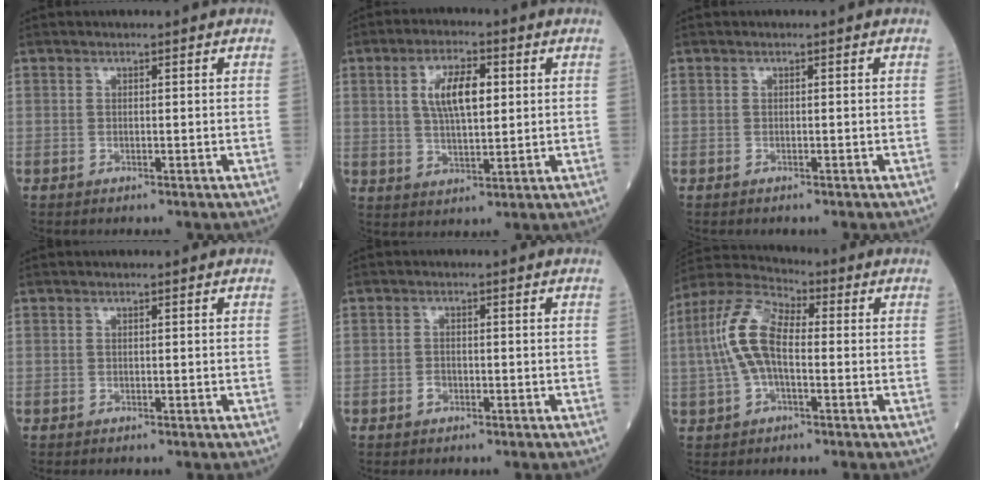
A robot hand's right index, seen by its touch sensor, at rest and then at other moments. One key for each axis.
{"total": 7.9, "fx": 1.9, "fy": 2.6, "fz": 7.1, "tx": -0.135, "ty": 0.009, "tz": 0.037}
{"total": 0.0}
{"total": 0.0}
{"total": 1.4, "fx": -0.7, "fy": 0.9, "fz": 0.7, "tx": -0.014, "ty": 0.003, "tz": -0.012}
{"total": 10.2, "fx": -0.1, "fy": 4.5, "fz": 9.2, "tx": -0.217, "ty": 0.029, "tz": -0.007}